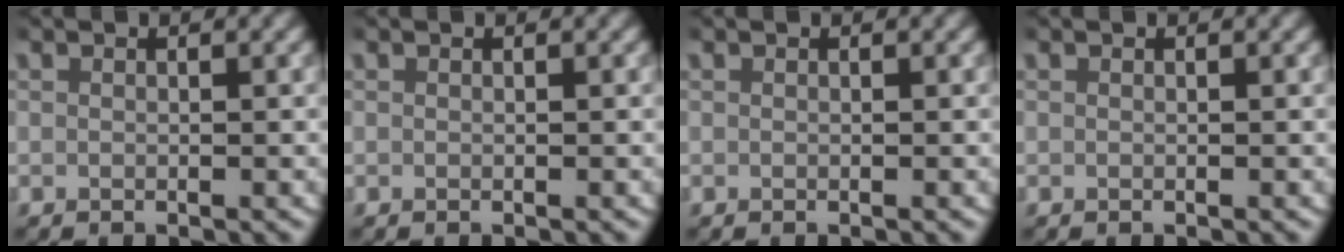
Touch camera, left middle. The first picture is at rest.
{"total": 0.0}
{"total": 0.0}
{"total": 0.0}